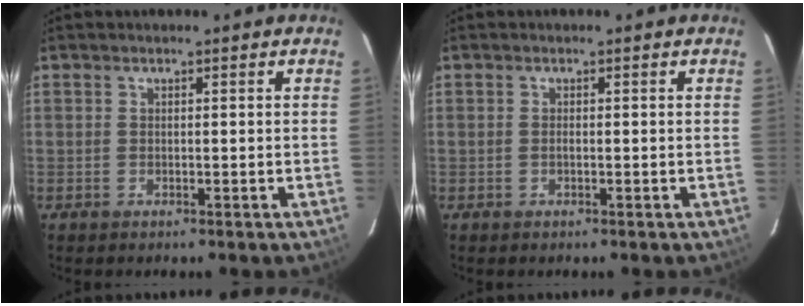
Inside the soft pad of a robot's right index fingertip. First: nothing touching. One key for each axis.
{"total": 0.0}